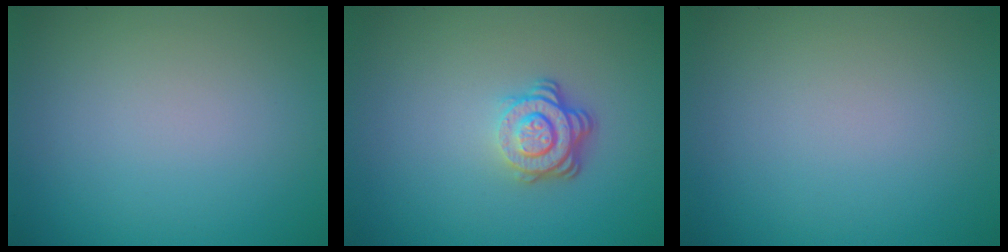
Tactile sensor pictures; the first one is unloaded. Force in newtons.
{"total": 3.6, "press": 2.6, "slide": 2.5}
{"total": 0.0}